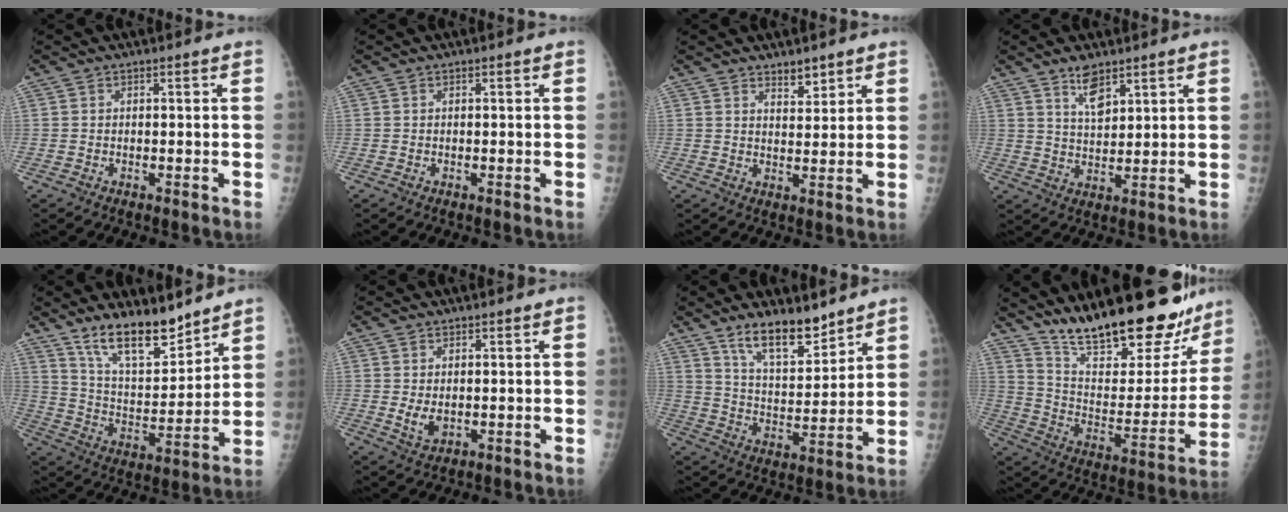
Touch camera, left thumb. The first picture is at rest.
{"total": 0.0}
{"total": 3.5, "force": [2.7, 1.5, 1.6], "torque": [-0.012, -0.022, 0.045]}
{"total": 5.7, "force": [3.8, 2.3, 3.5], "torque": [-0.050, -0.028, 0.073]}
{"total": 14.2, "force": [11.3, 4.6, 7.3], "torque": [-0.091, -0.081, 0.208]}
{"total": 3.1, "force": [0.4, 2.1, 2.2], "torque": [-0.033, -0.009, 0.016]}
{"total": 11.8, "force": [9.1, 4.1, 6.2], "torque": [-0.077, -0.071, 0.167]}
{"total": 28.7, "force": [22.7, 8.8, 15.0], "torque": [-0.193, -0.100, 0.339]}